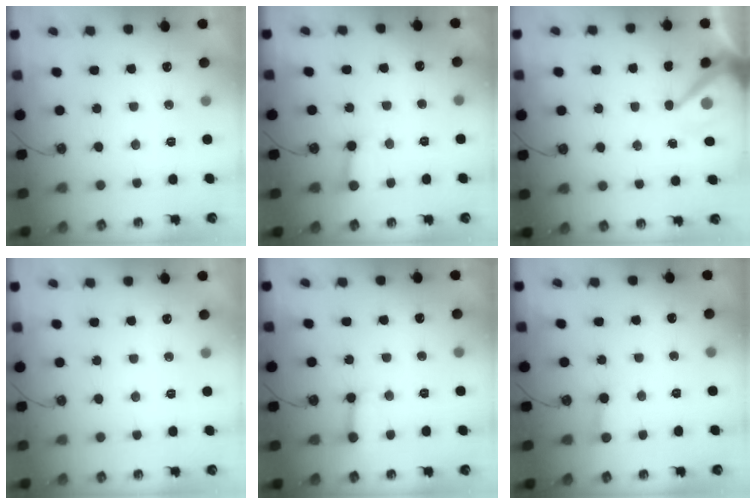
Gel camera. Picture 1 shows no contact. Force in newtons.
{"total": 2.7, "press": 2.7, "slide": 0.2}
{"total": 8.6, "press": 8.6, "slide": 0.7}
{"total": 0.0}
{"total": 3.5, "press": 3.5, "slide": 0.2}
{"total": 2.2, "press": 2.2, "slide": 0.1}